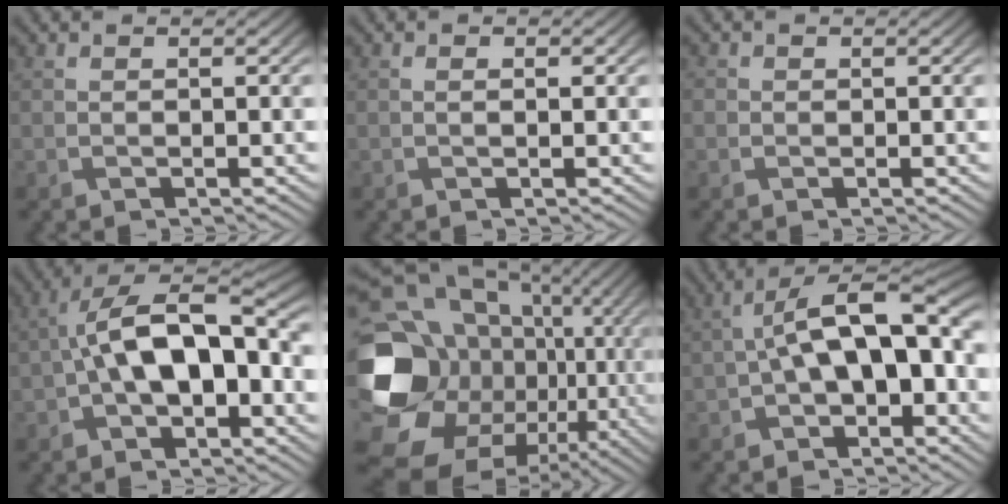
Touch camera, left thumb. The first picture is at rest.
{"total": 0.9, "force": [0.2, 0.4, 0.8], "torque": [-0.013, 0.000, 0.004]}
{"total": 0.8, "force": [-0.1, 0.8, 0.1], "torque": [0.003, -0.004, -0.003]}
{"total": 12.2, "force": [-0.8, 6.7, 10.1], "torque": [-0.177, 0.019, -0.022]}
{"total": 21.5, "force": [-2.7, 17.3, 12.5], "torque": [-0.289, -0.047, -0.021]}
{"total": 11.2, "force": [-0.6, 6.1, 9.3], "torque": [-0.161, 0.016, -0.016]}